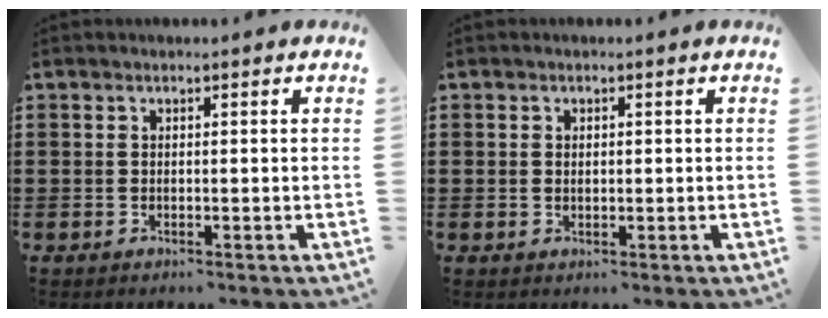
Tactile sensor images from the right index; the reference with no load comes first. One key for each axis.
{"total": 0.8, "fx": 0.2, "fy": 0.5, "fz": 0.6, "tx": -0.013, "ty": 0.002, "tz": 0.003}